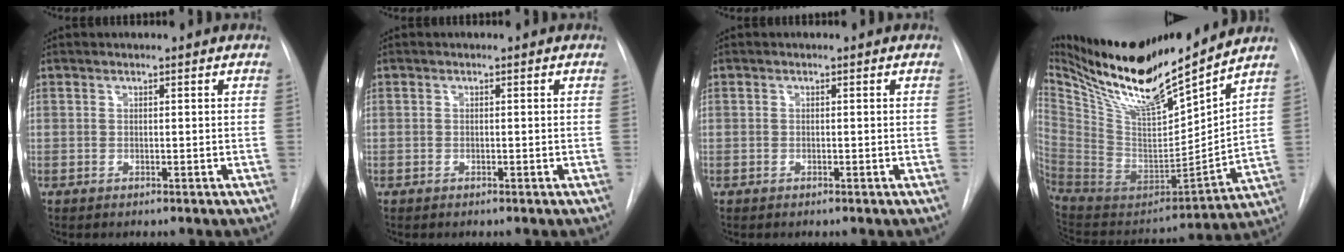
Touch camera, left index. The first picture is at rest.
{"total": 0.0}
{"total": 0.0}
{"total": 24.8, "force": [20.5, 2.5, 13.8], "torque": [-0.255, -0.020, 0.365]}